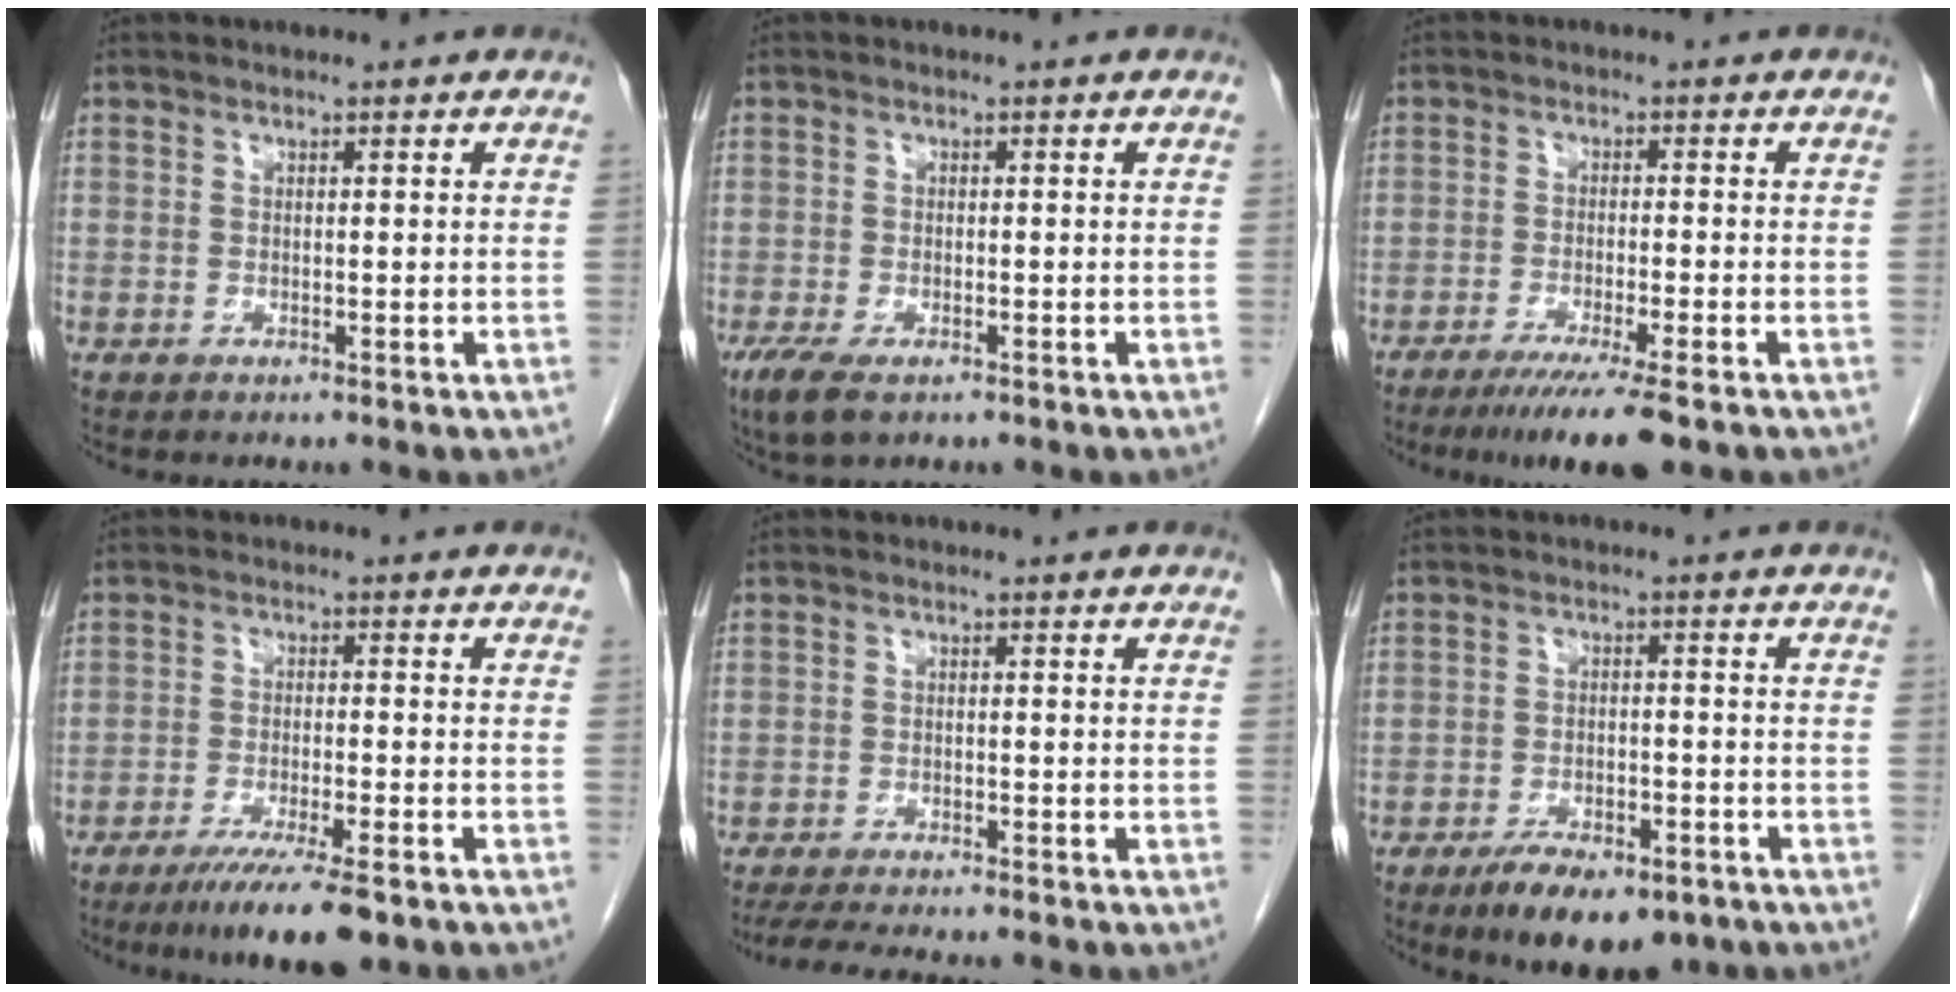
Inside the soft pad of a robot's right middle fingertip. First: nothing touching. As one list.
[{"total": 4.6, "force": [-2.8, 1.7, 3.3], "torque": [-0.070, -0.011, -0.046]}, {"total": 8.0, "force": [-5.6, -0.4, 5.7], "torque": [-0.088, -0.022, -0.088]}, {"total": 9.1, "force": [-6.5, 0.5, 6.4], "torque": [-0.100, -0.023, -0.100]}, {"total": 8.1, "force": [-7.1, 0.6, 3.7], "torque": [-0.053, -0.015, -0.112]}, {"total": 9.8, "force": [-6.9, 3.7, 5.9], "torque": [-0.091, -0.008, -0.104]}]